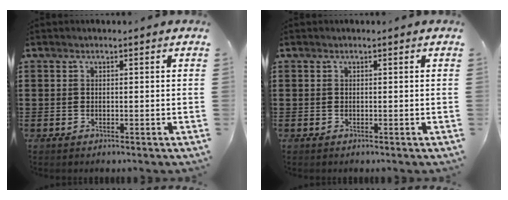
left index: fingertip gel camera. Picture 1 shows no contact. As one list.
[{"total": 0.0}]